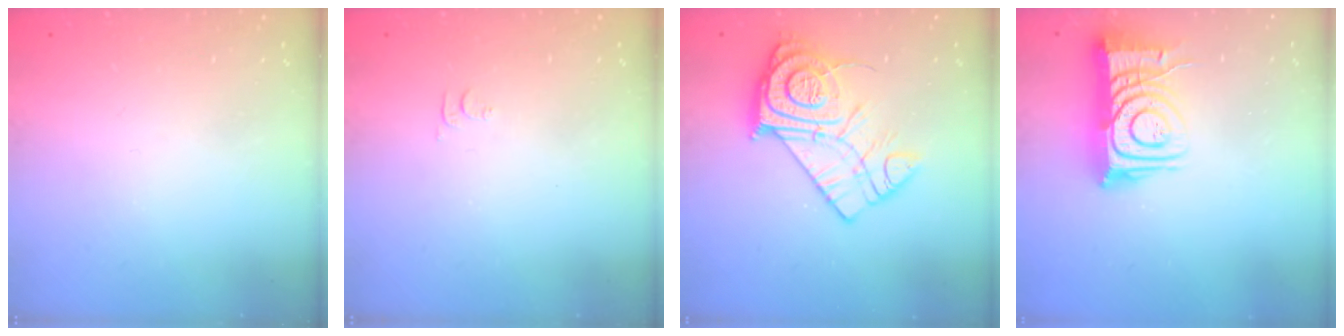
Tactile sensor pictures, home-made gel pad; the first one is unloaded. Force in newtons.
{"total": 4.6, "press": 4.6, "slide": 0.6}
{"total": 16.1, "press": 16.1, "slide": 1.1}
{"total": 14.3, "press": 14.2, "slide": 1.6}